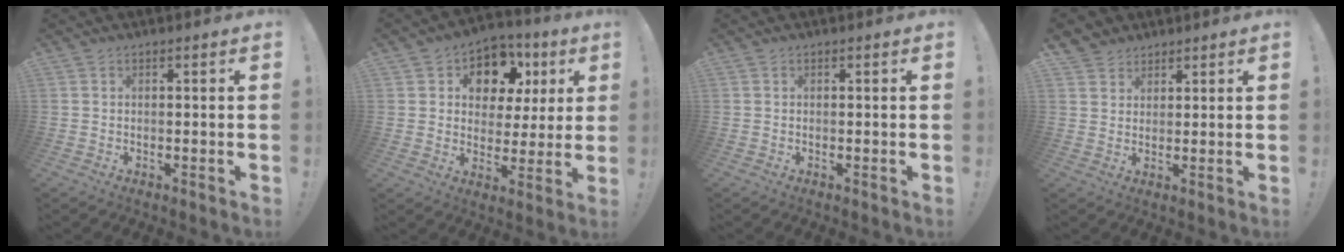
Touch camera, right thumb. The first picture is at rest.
{"total": 10.7, "force": [4.5, 8.6, 4.5], "torque": [-0.068, -0.023, 0.087]}
{"total": 0.0}
{"total": 4.0, "force": [3.1, 2.6, 0.1], "torque": [-0.002, -0.021, 0.059]}